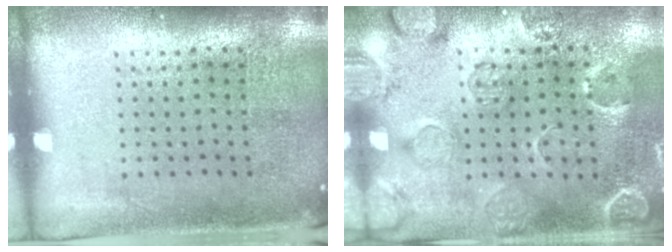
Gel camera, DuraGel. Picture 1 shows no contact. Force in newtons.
{"total": 2.5, "press": 1.8, "slide": 1.8}